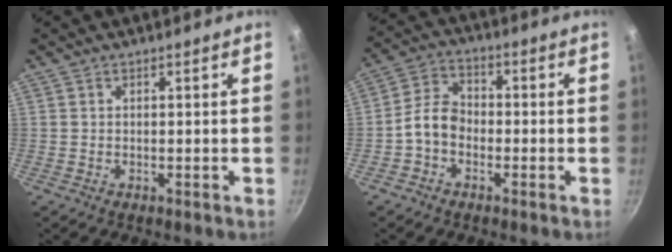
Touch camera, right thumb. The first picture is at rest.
{"total": 6.1, "force": [-2.0, 4.3, 3.8], "torque": [-0.060, 0.031, -0.053]}